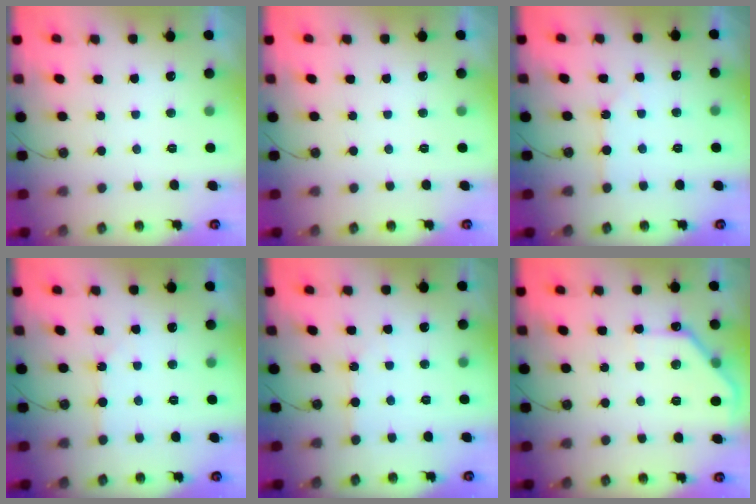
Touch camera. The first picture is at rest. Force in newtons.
{"total": 0.0}
{"total": 2.1, "press": 2.1, "slide": 0.4}
{"total": 1.8, "press": 1.8, "slide": 0.4}
{"total": 2.7, "press": 2.7, "slide": 0.5}
{"total": 10.9, "press": 10.9, "slide": 0.7}